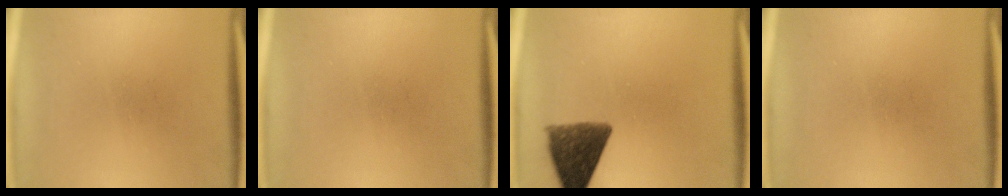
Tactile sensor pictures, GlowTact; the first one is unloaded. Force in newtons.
{"total": 0.0}
{"total": 10.0}
{"total": 0.0}